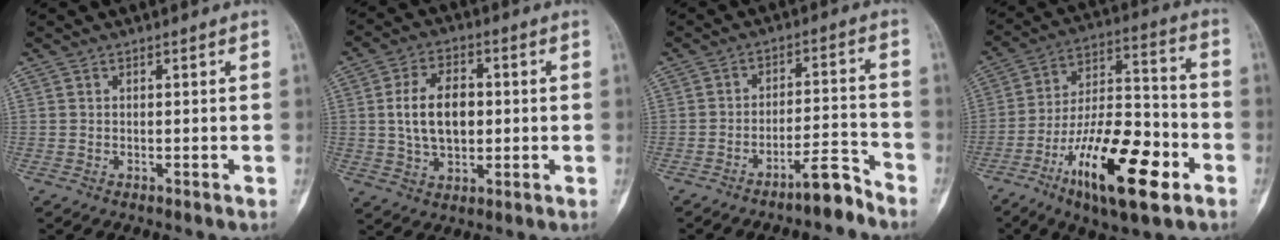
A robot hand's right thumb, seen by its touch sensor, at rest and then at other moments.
{"total": 10.7, "force": [0.6, 6.8, 8.2], "torque": [-0.132, 0.007, 0.013]}
{"total": 6.1, "force": [-5.1, 1.0, 3.2], "torque": [-0.044, 0.059, -0.087]}
{"total": 22.0, "force": [-10.0, 7.8, 18.0], "torque": [-0.304, 0.054, -0.168]}